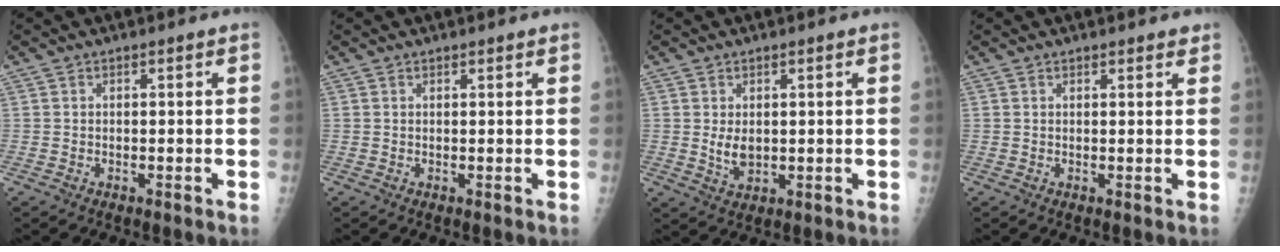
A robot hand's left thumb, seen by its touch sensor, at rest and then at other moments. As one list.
[{"total": 1.0, "force": [0.8, 0.2, 0.4], "torque": [-0.003, 0.000, 0.012]}, {"total": 3.7, "force": [0.8, 2.2, 2.9], "torque": [-0.042, -0.012, 0.021]}, {"total": 2.1, "force": [1.8, 0.7, 0.9], "torque": [0.001, -0.002, 0.019]}]